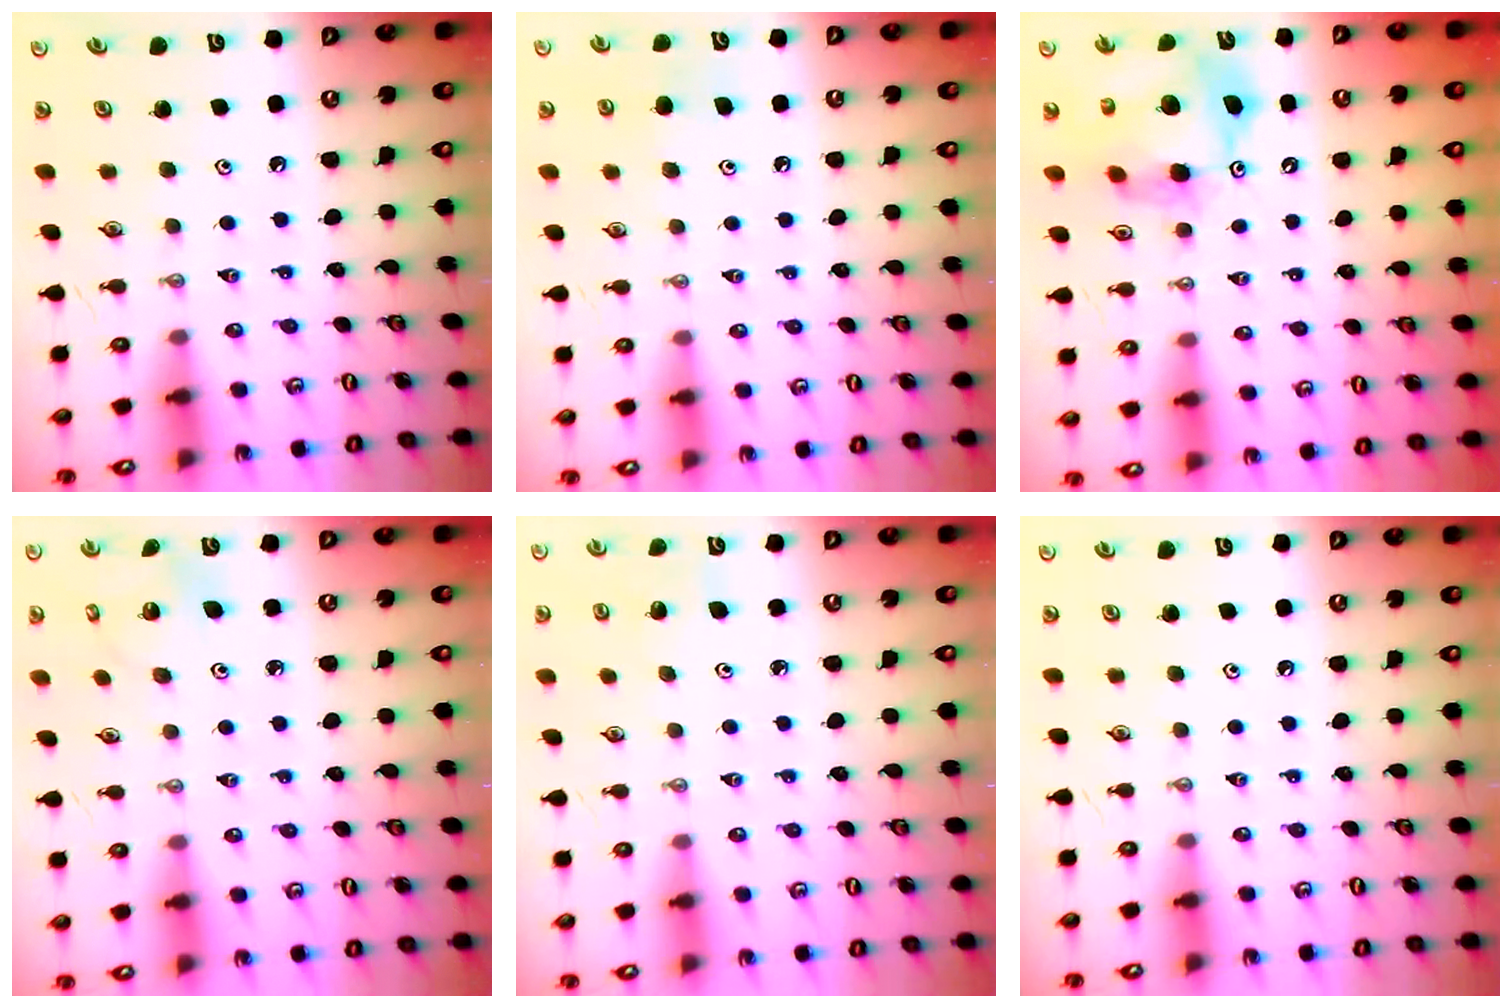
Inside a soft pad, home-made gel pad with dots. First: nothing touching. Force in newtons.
{"total": 6.4, "press": 6.3, "slide": 1.0}
{"total": 13.3, "press": 13.3, "slide": 1.2}
{"total": 4.1, "press": 4.1, "slide": 0.5}
{"total": 3.7, "press": 3.4, "slide": 1.4}
{"total": 0.0}